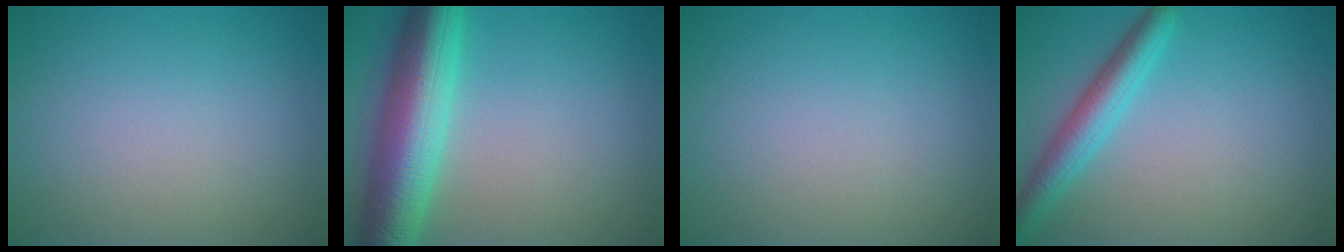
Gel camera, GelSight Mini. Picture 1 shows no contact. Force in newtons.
{"total": 9.3, "press": 9.3, "slide": 0.1}
{"total": 0.0}
{"total": 3.8, "press": 3.8, "slide": 0.2}